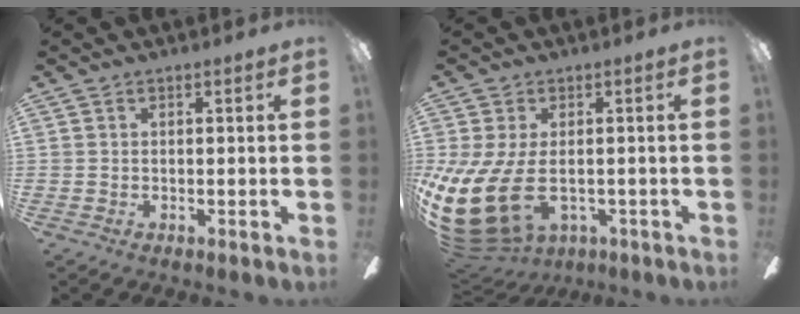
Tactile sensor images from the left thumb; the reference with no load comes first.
{"total": 15.7, "force": [-2.3, 9.5, 12.2], "torque": [-0.283, -0.012, -0.035]}